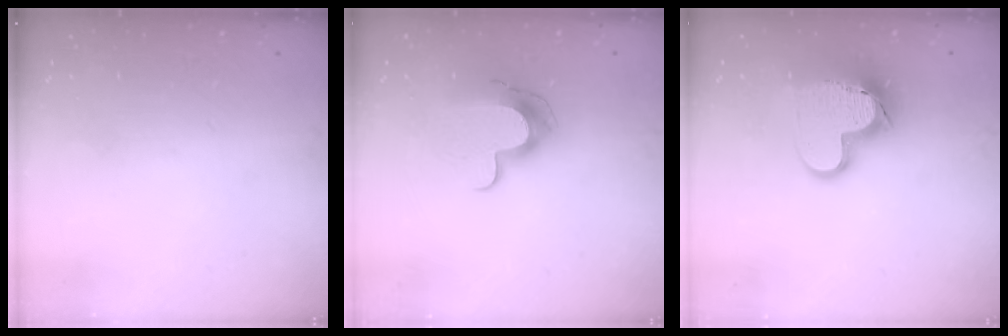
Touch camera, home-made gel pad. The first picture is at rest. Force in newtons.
{"total": 11.5, "press": 11.5, "slide": 0.7}
{"total": 15.0, "press": 14.9, "slide": 1.2}